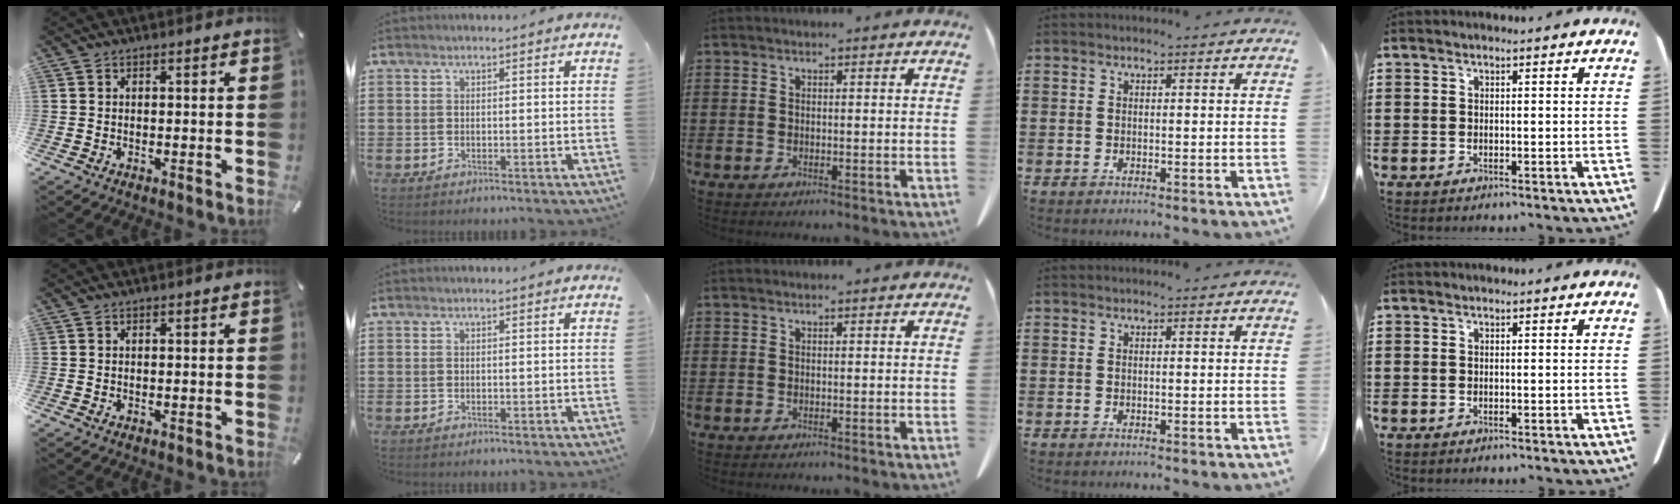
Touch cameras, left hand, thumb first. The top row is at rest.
{}